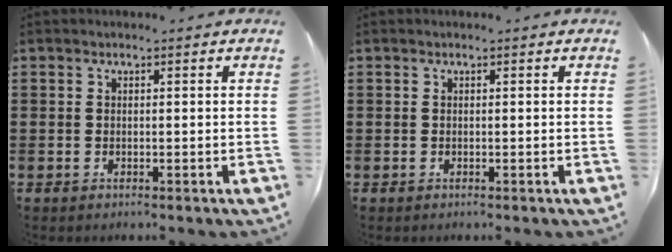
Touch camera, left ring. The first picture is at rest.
{"total": 0.0}